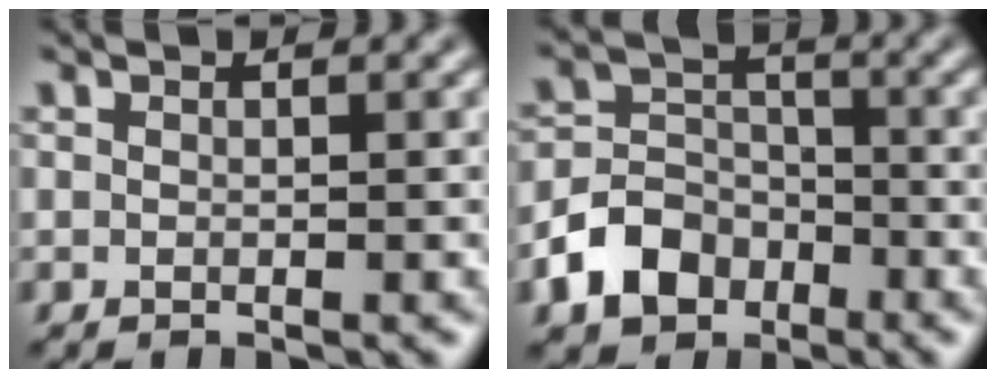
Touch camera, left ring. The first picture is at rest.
{"total": 5.3, "force": [-2.8, 4.0, 2.1], "torque": [-0.036, -0.001, -0.060]}